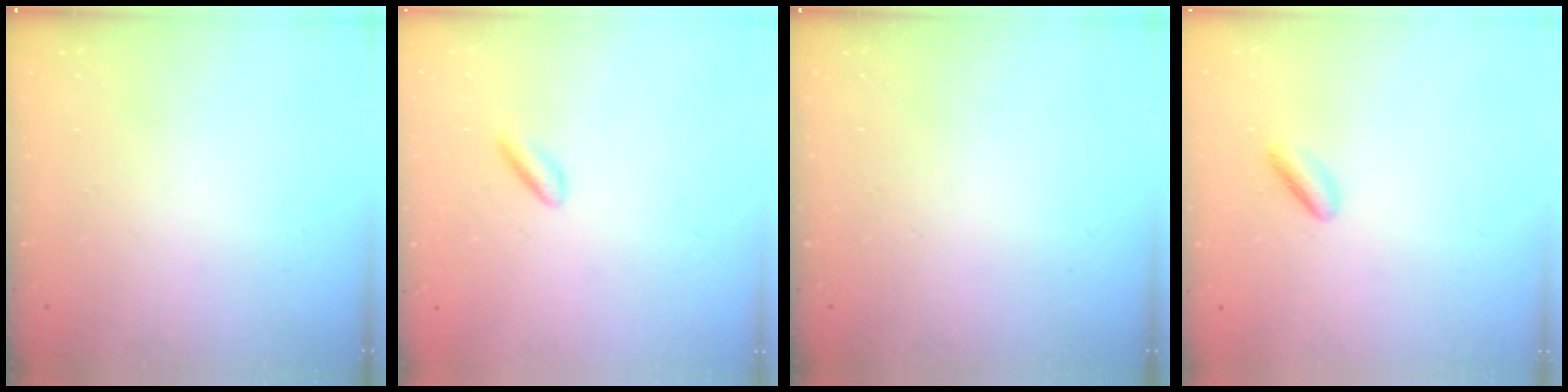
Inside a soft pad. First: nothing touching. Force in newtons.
{"total": 1.8, "press": 1.6, "slide": 0.9}
{"total": 0.0}
{"total": 3.5, "press": 3.4, "slide": 0.7}